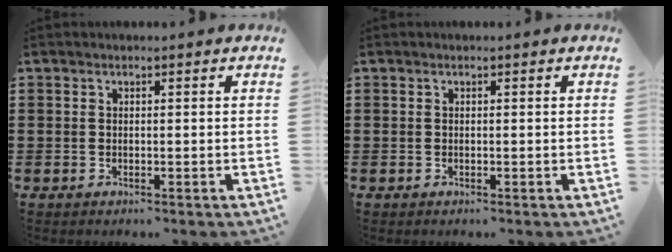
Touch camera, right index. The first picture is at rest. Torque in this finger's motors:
{"motor_torque": [0.45, 0.76, 0.00, 0.00]}